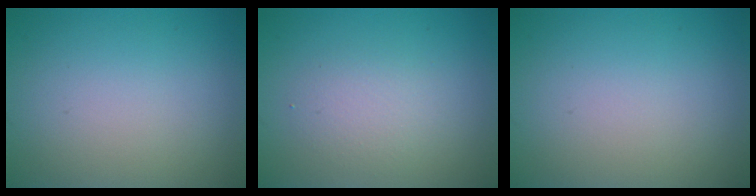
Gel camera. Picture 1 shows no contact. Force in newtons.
{"total": 2.1, "press": 2.1, "slide": 0.1}
{"total": 0.0}